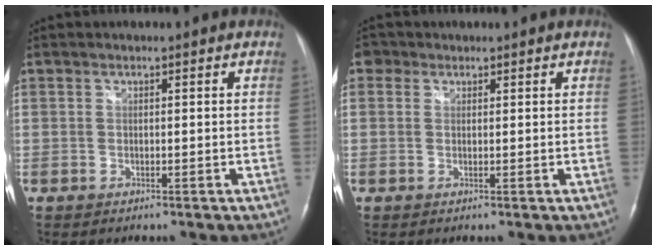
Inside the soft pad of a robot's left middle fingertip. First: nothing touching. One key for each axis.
{"total": 2.1, "fx": 1.0, "fy": 1.8, "fz": 0.4, "tx": -0.003, "ty": 0.010, "tz": 0.011}